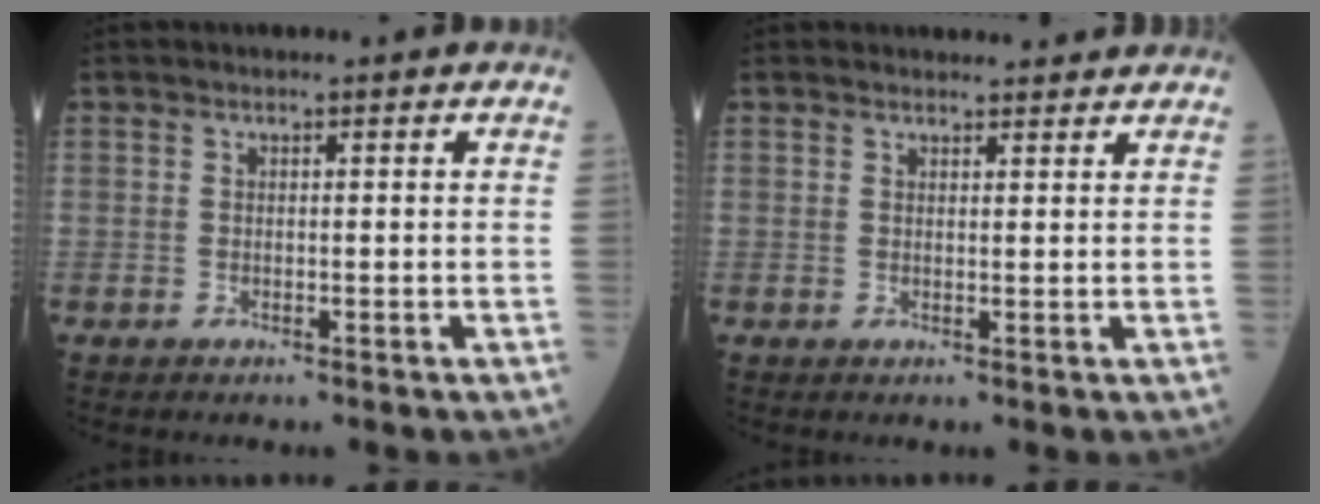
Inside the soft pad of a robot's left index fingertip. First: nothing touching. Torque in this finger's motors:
{"motor_torque": [0.86, -1.31, -0.03, 0.00]}